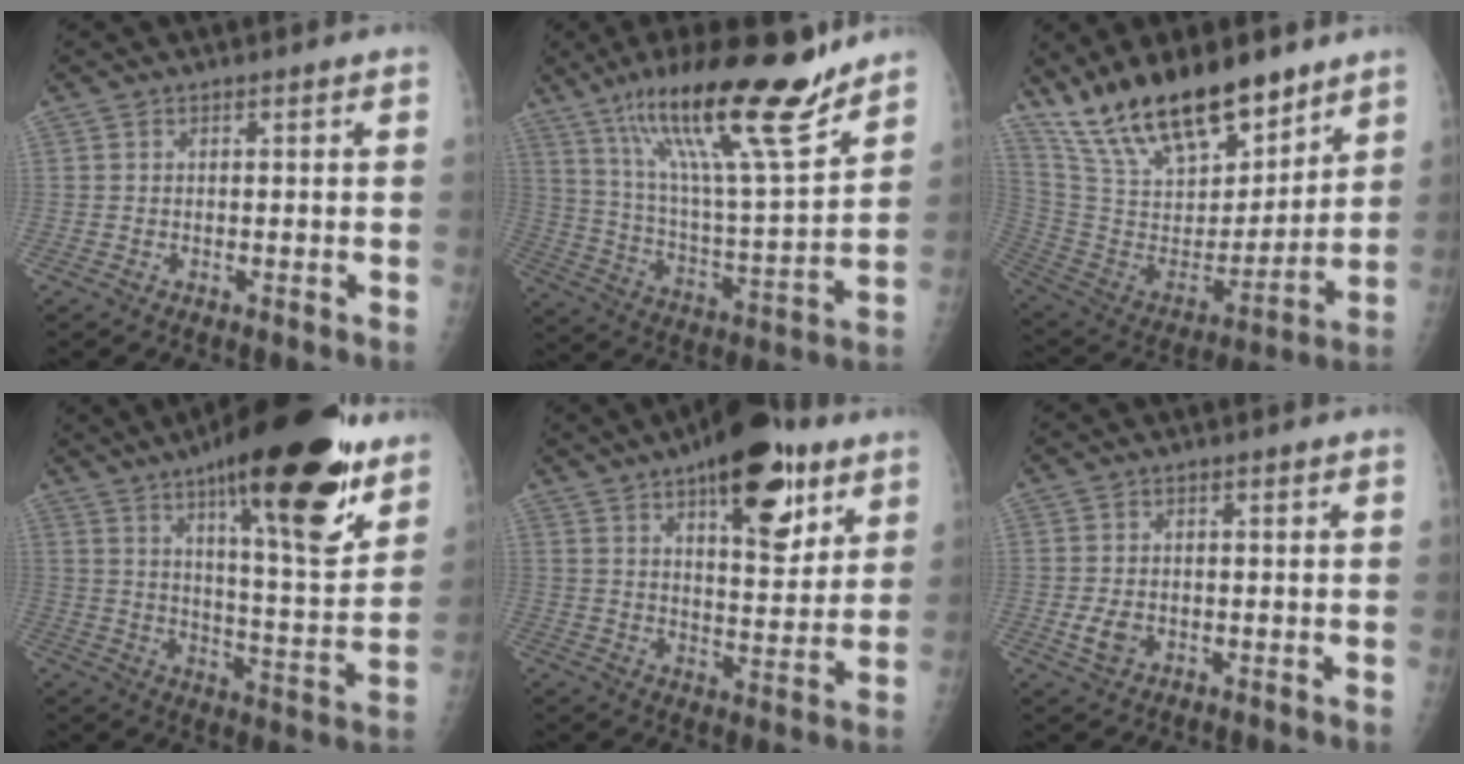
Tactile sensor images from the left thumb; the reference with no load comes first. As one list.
[{"total": 24.0, "force": [16.6, 3.8, 16.9], "torque": [-0.266, -0.069, 0.284]}, {"total": 23.8, "force": [17.6, 9.5, 12.9], "torque": [-0.196, -0.079, 0.319]}, {"total": 26.4, "force": [16.0, 6.8, 19.9], "torque": [-0.270, -0.064, 0.244]}, {"total": 18.2, "force": [10.0, 7.4, 13.3], "torque": [-0.152, -0.046, 0.149]}, {"total": 3.3, "force": [-1.0, 2.5, 1.9], "torque": [-0.032, -0.002, -0.015]}]